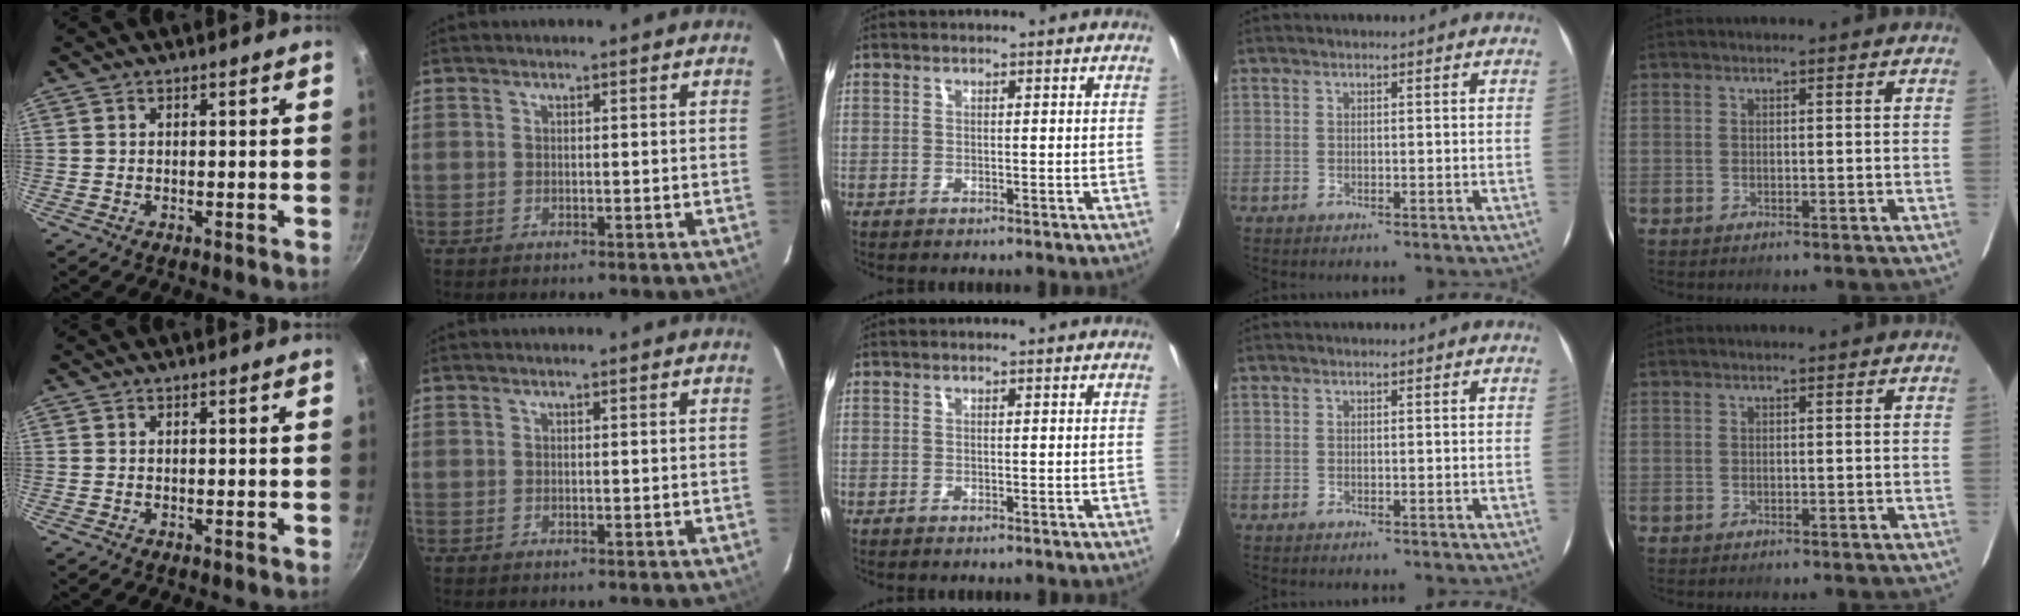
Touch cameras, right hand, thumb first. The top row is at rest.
{}